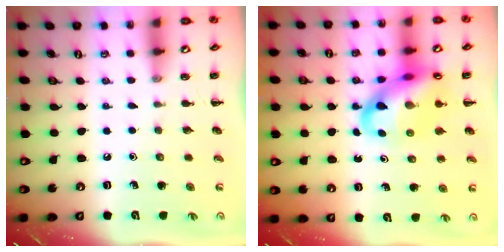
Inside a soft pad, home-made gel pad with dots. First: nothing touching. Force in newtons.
{"total": 18.6, "press": 18.1, "slide": 4.0}